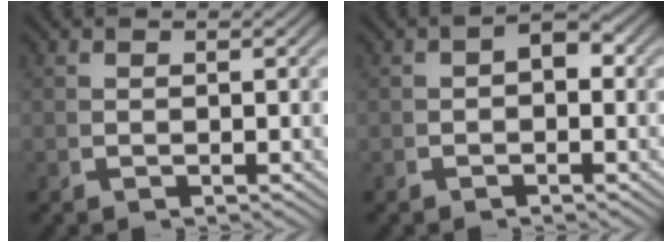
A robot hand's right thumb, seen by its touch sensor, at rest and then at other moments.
{"total": 1.7, "force": [-0.2, 1.0, 1.3], "torque": [-0.018, -0.002, -0.002]}